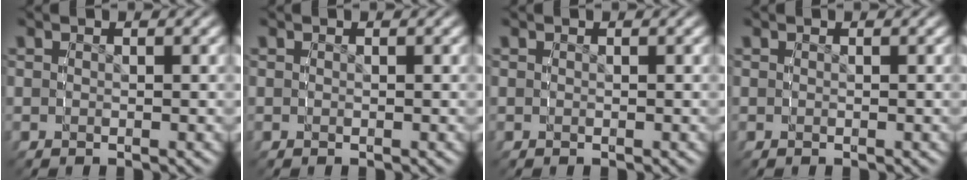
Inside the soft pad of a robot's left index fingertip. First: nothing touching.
{"total": 0.0}
{"total": 0.0}
{"total": 0.0}